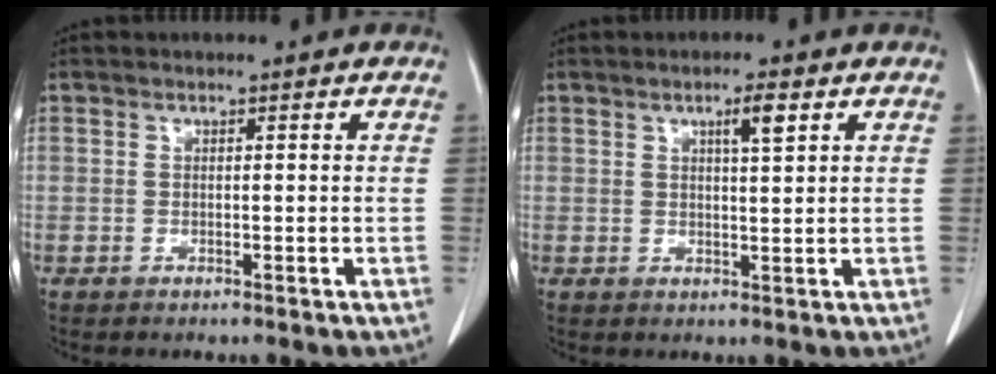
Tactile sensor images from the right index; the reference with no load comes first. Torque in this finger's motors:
{"motor_torque": [0.16, 0.15, 0.05, 0.04]}